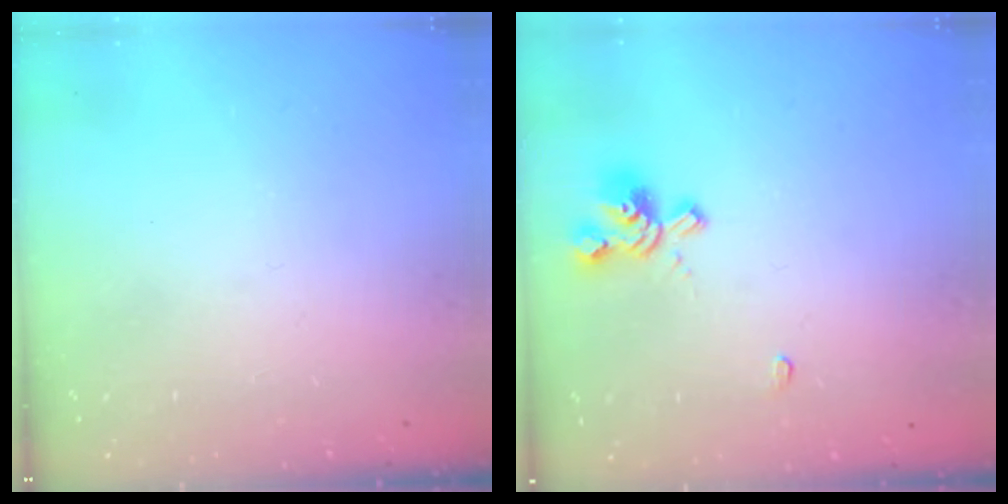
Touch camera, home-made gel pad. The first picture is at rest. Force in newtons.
{"total": 1.4, "press": 0.9, "slide": 1.1}